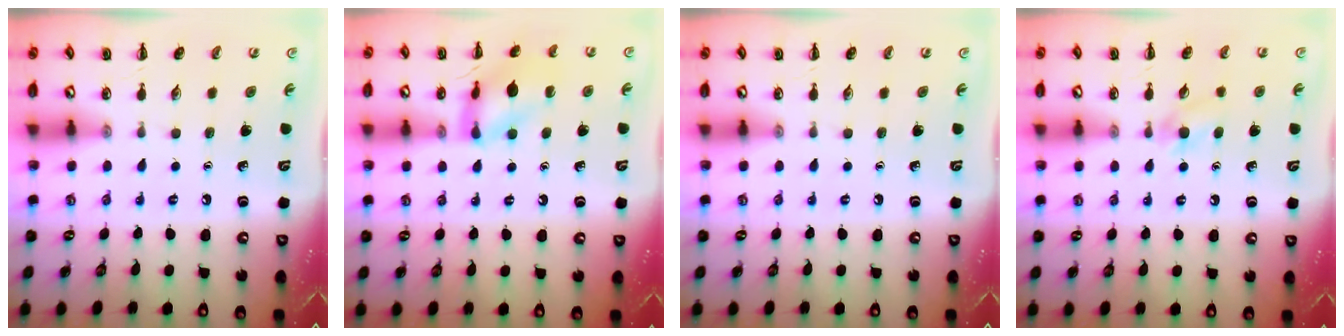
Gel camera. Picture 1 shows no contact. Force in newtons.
{"total": 11.4, "press": 11.3, "slide": 1.2}
{"total": 0.0}
{"total": 4.6, "press": 4.2, "slide": 1.9}